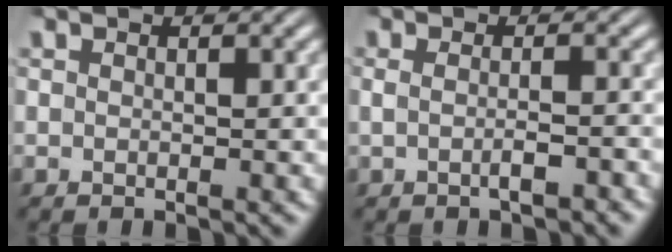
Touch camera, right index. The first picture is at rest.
{"total": 1.7, "force": [-0.8, 0.5, 1.3], "torque": [-0.021, 0.002, -0.015]}